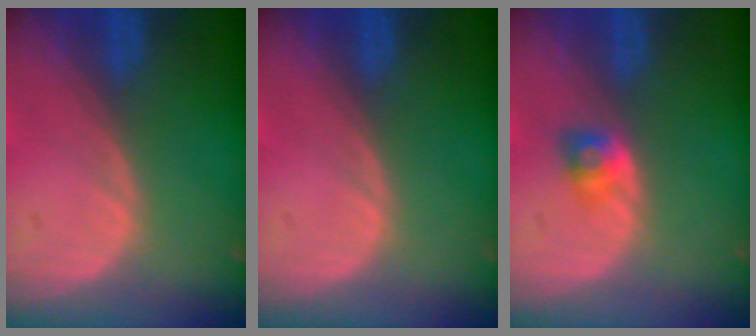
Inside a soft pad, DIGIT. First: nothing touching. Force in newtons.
{"total": 0.0}
{"total": 2.7, "press": 2.4, "slide": 1.3}